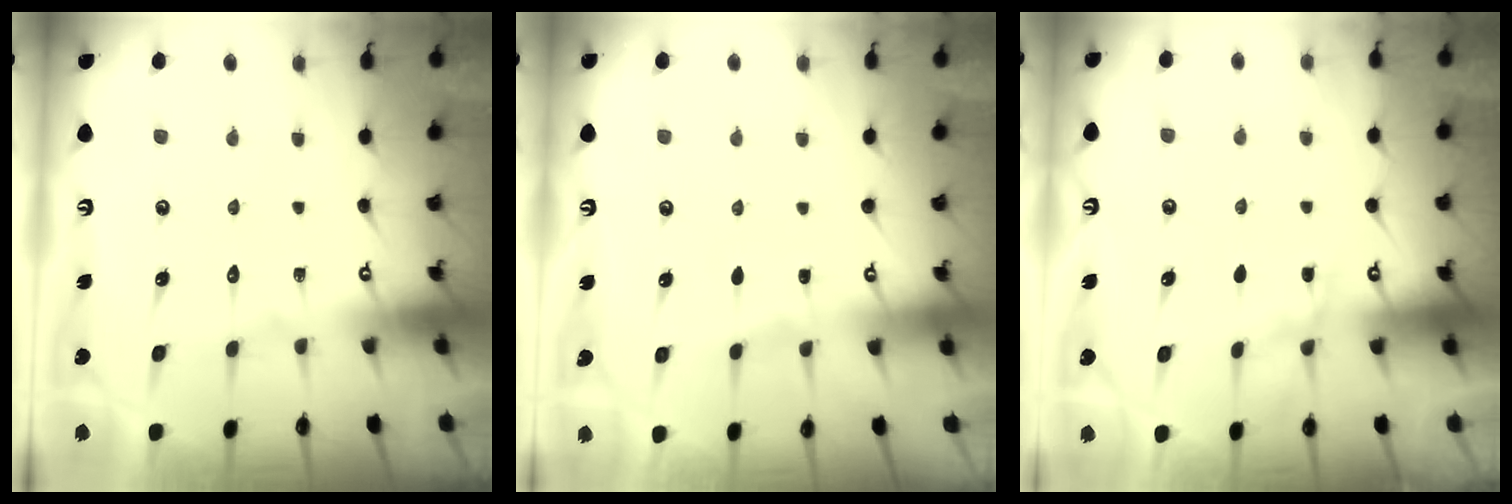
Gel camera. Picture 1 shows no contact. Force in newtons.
{"total": 2.5, "press": 2.5, "slide": 0.4}
{"total": 3.8, "press": 3.7, "slide": 0.5}